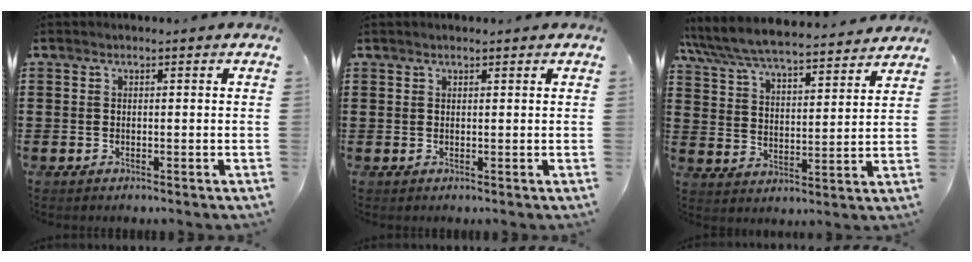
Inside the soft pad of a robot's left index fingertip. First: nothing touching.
{"total": 0.7, "force": [0.6, 0.1, 0.5], "torque": [-0.010, 0.001, 0.011]}
{"total": 6.6, "force": [6.3, 0.5, 1.7], "torque": [-0.061, -0.042, 0.107]}